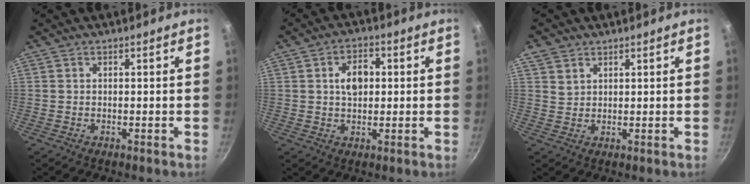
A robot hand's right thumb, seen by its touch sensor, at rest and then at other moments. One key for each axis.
{"total": 5.9, "fx": 0.9, "fy": 3.9, "fz": 4.3, "tx": -0.050, "ty": 0.008, "tz": 0.011}
{"total": 2.9, "fx": 1.7, "fy": 2.1, "fz": 1.0, "tx": -0.009, "ty": -0.004, "tz": 0.031}